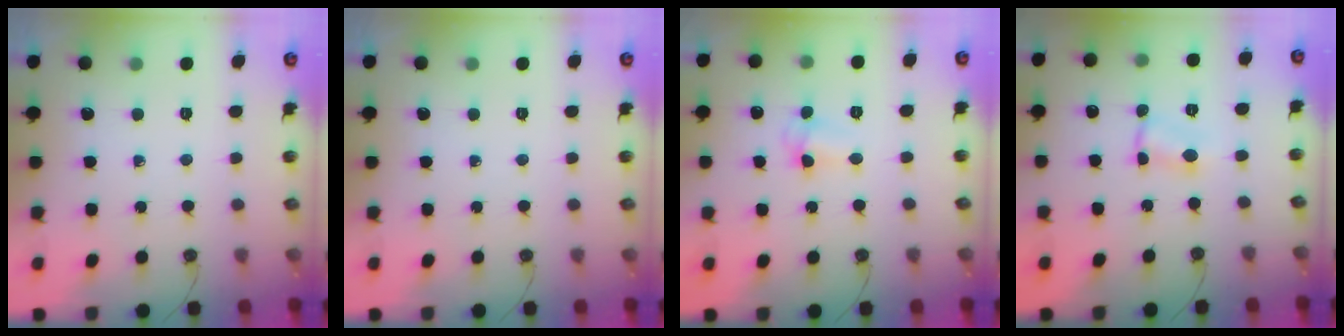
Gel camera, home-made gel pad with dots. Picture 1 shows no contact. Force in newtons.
{"total": 0.0}
{"total": 3.0, "press": 2.9, "slide": 0.5}
{"total": 1.5, "press": 1.5, "slide": 0.2}